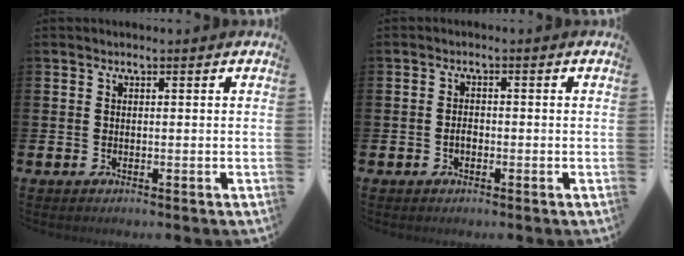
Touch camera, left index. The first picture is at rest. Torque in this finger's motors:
{"motor_torque": [0.16, -0.12, 0.01, 0.03]}